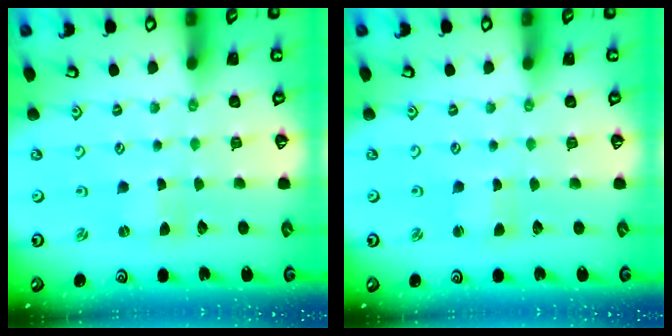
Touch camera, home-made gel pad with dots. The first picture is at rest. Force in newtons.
{"total": 2.2, "press": 2.2, "slide": 0.2}